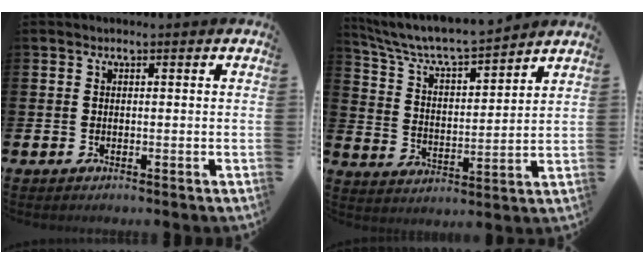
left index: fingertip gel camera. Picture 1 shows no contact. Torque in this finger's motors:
{"motor_torque": [0.05, -0.57, 0.70, 0.21]}